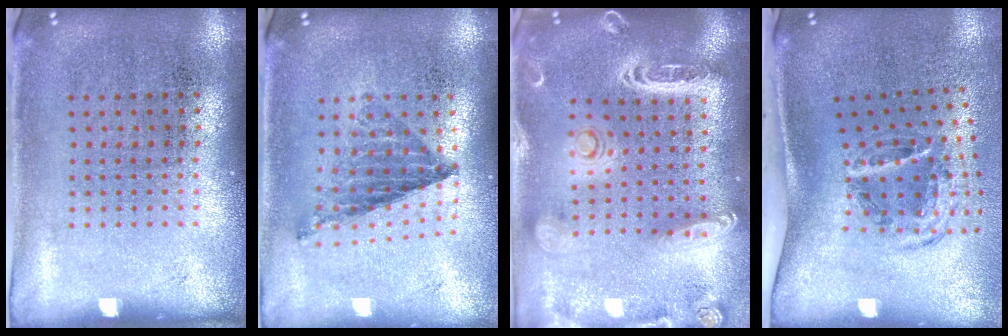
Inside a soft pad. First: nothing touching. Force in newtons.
{"total": 0.8, "press": 0.8, "slide": 0.1}
{"total": 2.8, "press": 2.5, "slide": 1.4}
{"total": 1.6, "press": 1.1, "slide": 1.2}